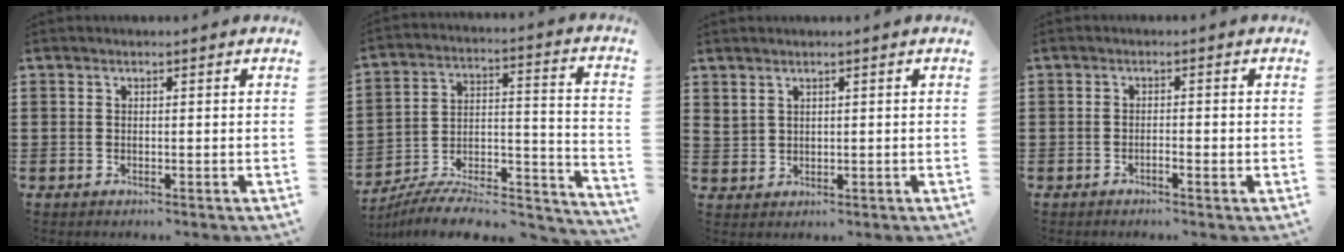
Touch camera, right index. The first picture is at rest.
{"total": 9.1, "force": [-8.3, 1.6, 3.4], "torque": [-0.041, 0.010, -0.160]}
{"total": 1.7, "force": [1.4, 0.9, 0.4], "torque": [-0.013, 0.002, 0.028]}
{"total": 1.2, "force": [-0.7, 0.1, 0.9], "torque": [-0.016, -0.004, -0.013]}